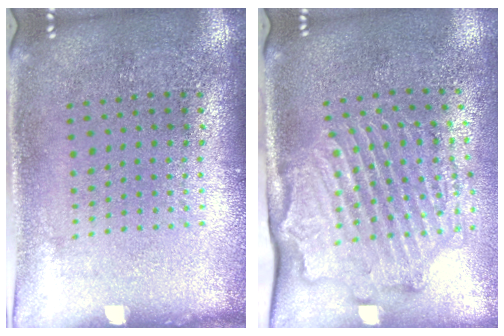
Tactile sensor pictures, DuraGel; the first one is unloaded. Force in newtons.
{"total": 2.2, "press": 2.1, "slide": 0.1}